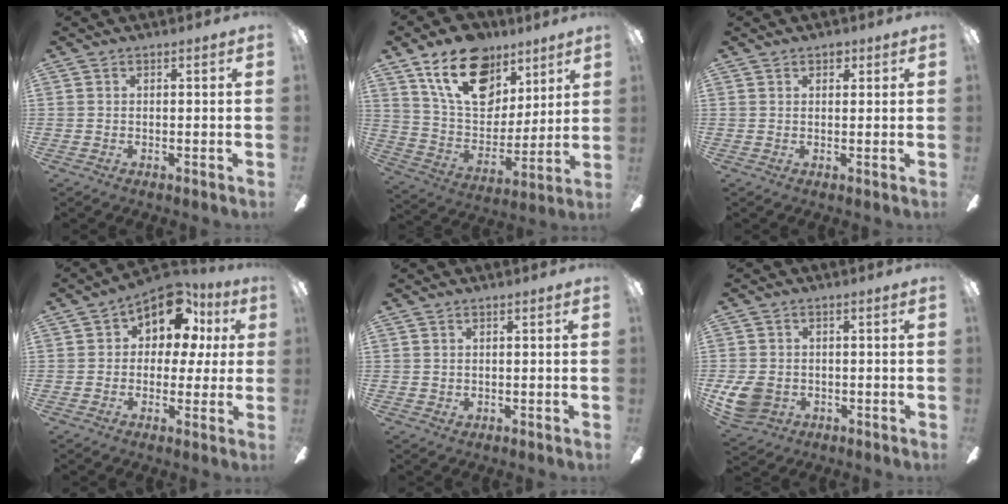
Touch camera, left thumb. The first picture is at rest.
{"total": 21.0, "force": [12.2, 13.0, 11.1], "torque": [-0.180, -0.055, 0.220]}
{"total": 1.8, "force": [1.1, 1.2, 0.7], "torque": [0.002, -0.003, 0.017]}
{"total": 12.3, "force": [6.3, 7.7, 7.3], "torque": [-0.107, -0.030, 0.113]}
{"total": 0.7, "force": [0.1, 0.6, 0.1], "torque": [-0.001, 0.005, 0.001]}
{"total": 7.8, "force": [-1.9, 6.4, 4.2], "torque": [-0.094, 0.010, -0.032]}